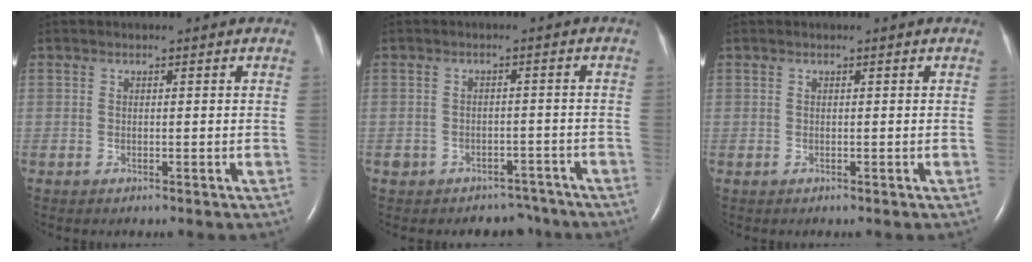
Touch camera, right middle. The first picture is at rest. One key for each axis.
{"total": 4.8, "fx": -3.7, "fy": 3.1, "fz": -0.2, "tx": 0.012, "ty": 0.025, "tz": -0.046}
{"total": 0.0}